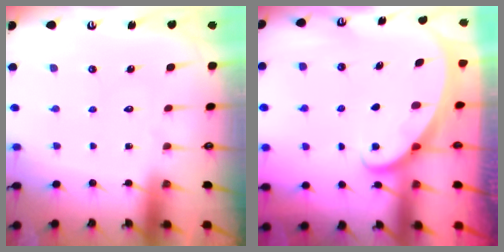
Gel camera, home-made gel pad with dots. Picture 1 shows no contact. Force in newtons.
{"total": 1.5, "press": 1.5, "slide": 0.2}